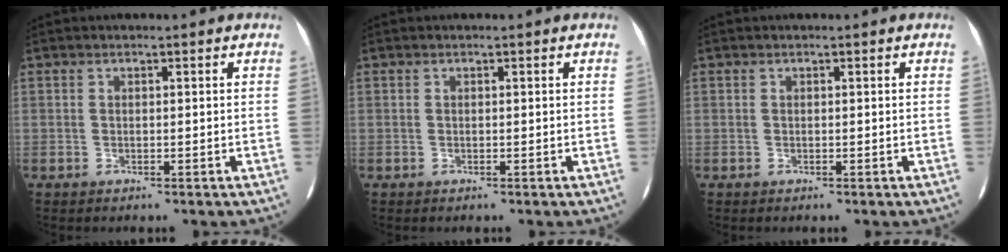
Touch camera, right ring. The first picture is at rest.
{"total": 0.0}
{"total": 0.0}